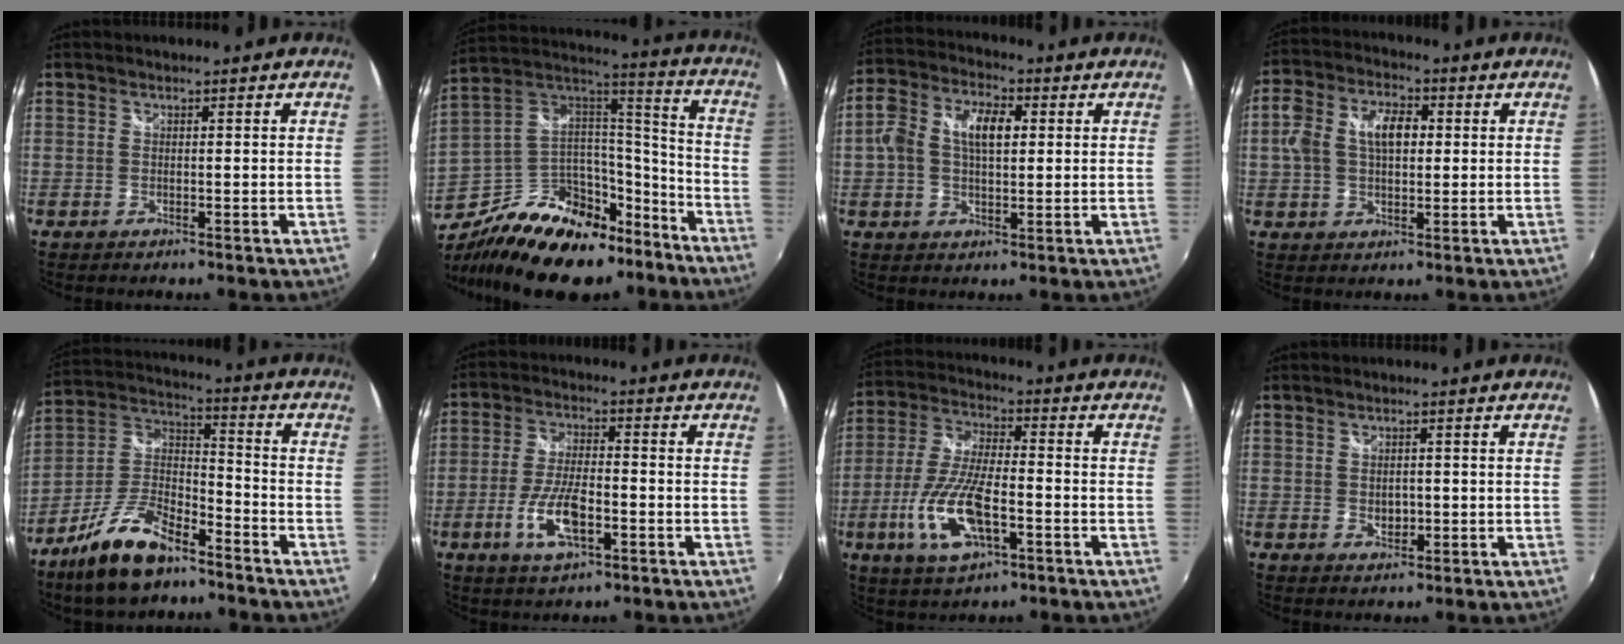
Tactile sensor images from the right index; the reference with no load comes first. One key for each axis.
{"total": 25.6, "fx": -16.4, "fy": 14.0, "fz": 13.8, "tx": -0.272, "ty": 0.044, "tz": -0.242}
{"total": 9.7, "fx": 1.5, "fy": 5.6, "fz": 7.8, "tx": -0.156, "ty": 0.029, "tz": 0.023}
{"total": 9.9, "fx": 1.4, "fy": 6.2, "fz": 7.6, "tx": -0.152, "ty": 0.029, "tz": 0.023}
{"total": 15.1, "fx": -9.9, "fy": 6.0, "fz": 9.7, "tx": -0.206, "ty": 0.005, "tz": -0.182}
{"total": 9.4, "fx": -3.4, "fy": 3.5, "fz": 8.0, "tx": -0.164, "ty": -0.003, "tz": -0.062}
{"total": 14.0, "fx": -4.9, "fy": 5.1, "fz": 12.0, "tx": -0.258, "ty": -0.008, "tz": -0.090}
{"total": 2.7, "fx": -0.2, "fy": 2.1, "fz": 1.7, "tx": -0.026, "ty": 0.001, "tz": 0.000}